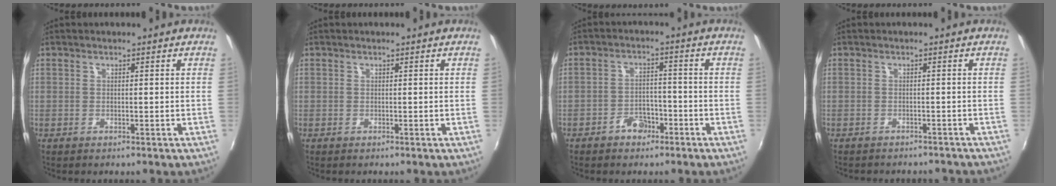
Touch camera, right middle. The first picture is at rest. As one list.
[{"total": 0.0}, {"total": 4.6, "force": [-3.1, 2.9, 1.7], "torque": [-0.041, 0.009, -0.044]}, {"total": 5.4, "force": [-4.9, 1.6, 1.6], "torque": [-0.039, -0.011, -0.065]}]